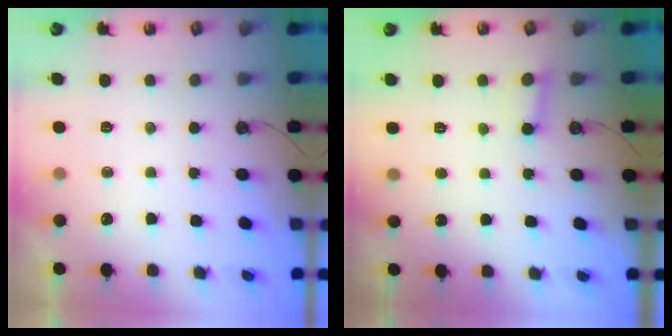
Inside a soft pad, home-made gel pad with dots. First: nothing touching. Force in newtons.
{"total": 2.4, "press": 2.3, "slide": 0.6}